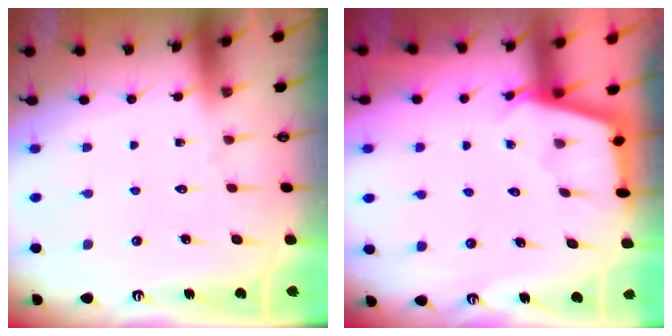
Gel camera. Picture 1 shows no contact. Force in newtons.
{"total": 2.5, "press": 2.5, "slide": 0.1}